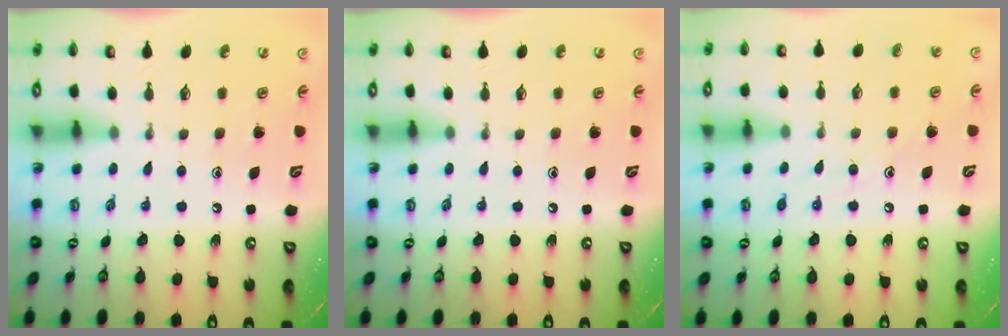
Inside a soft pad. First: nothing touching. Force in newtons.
{"total": 0.0}
{"total": 7.4, "press": 7.4, "slide": 0.6}